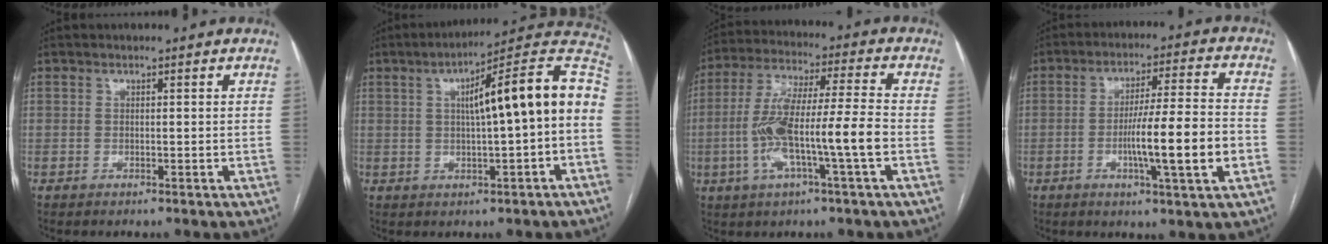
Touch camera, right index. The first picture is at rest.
{"total": 16.1, "force": [1.3, 1.4, 15.9], "torque": [-0.223, 0.042, 0.017]}
{"total": 13.3, "force": [-3.3, 0.5, 12.9], "torque": [-0.257, 0.012, -0.063]}
{"total": 12.2, "force": [-3.2, -0.1, 11.8], "torque": [-0.194, -0.002, -0.055]}